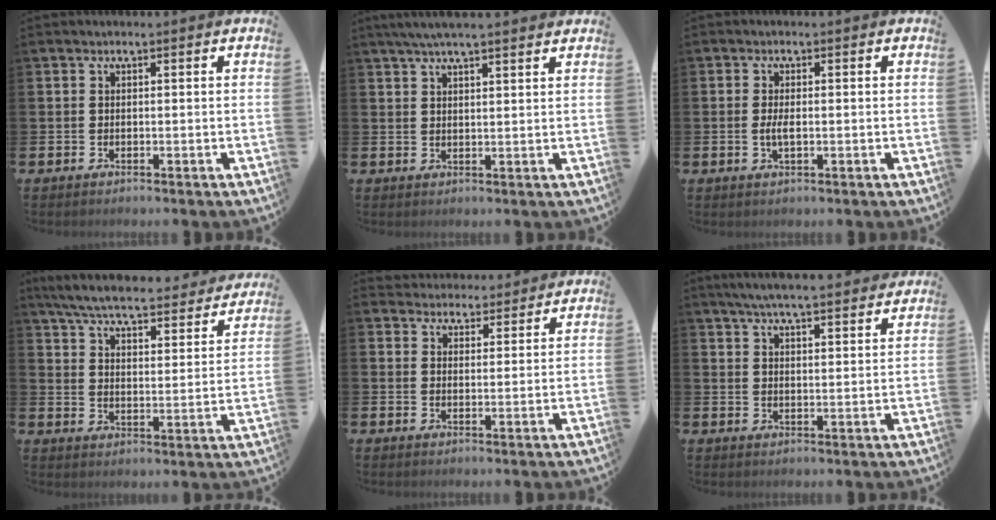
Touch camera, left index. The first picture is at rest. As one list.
[{"total": 4.3, "force": [3.8, 0.2, 2.0], "torque": [-0.041, -0.007, 0.067]}, {"total": 2.0, "force": [-0.2, 0.7, 1.8], "torque": [-0.029, -0.001, -0.005]}, {"total": 6.6, "force": [6.1, 0.7, 2.5], "torque": [-0.077, -0.043, 0.101]}, {"total": 3.8, "force": [3.7, 1.0, -0.4], "torque": [-0.001, -0.024, 0.066]}, {"total": 5.9, "force": [5.7, 0.1, 1.6], "torque": [-0.039, -0.031, 0.101]}]